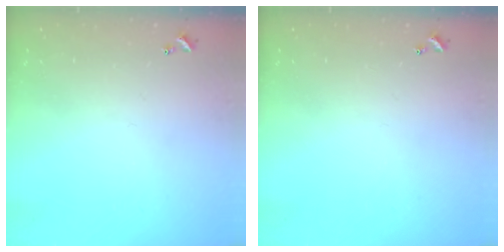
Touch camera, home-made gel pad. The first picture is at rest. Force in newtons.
{"total": 0.0}